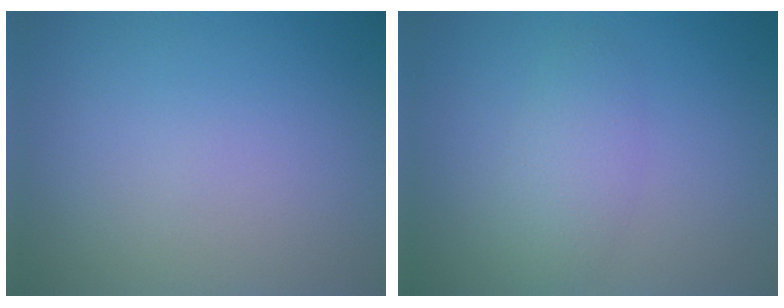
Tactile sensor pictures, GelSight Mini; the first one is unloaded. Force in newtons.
{"total": 2.6, "press": 2.6, "slide": 0.2}